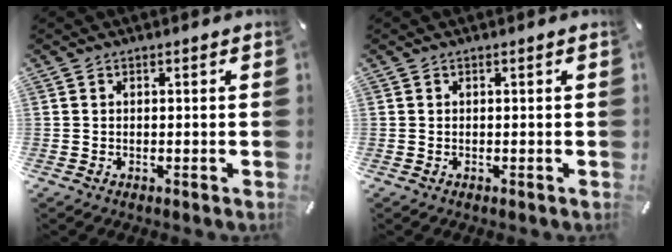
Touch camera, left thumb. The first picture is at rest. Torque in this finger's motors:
{"motor_torque": [0.00, 0.00, -0.01, 0.10, 0.00]}